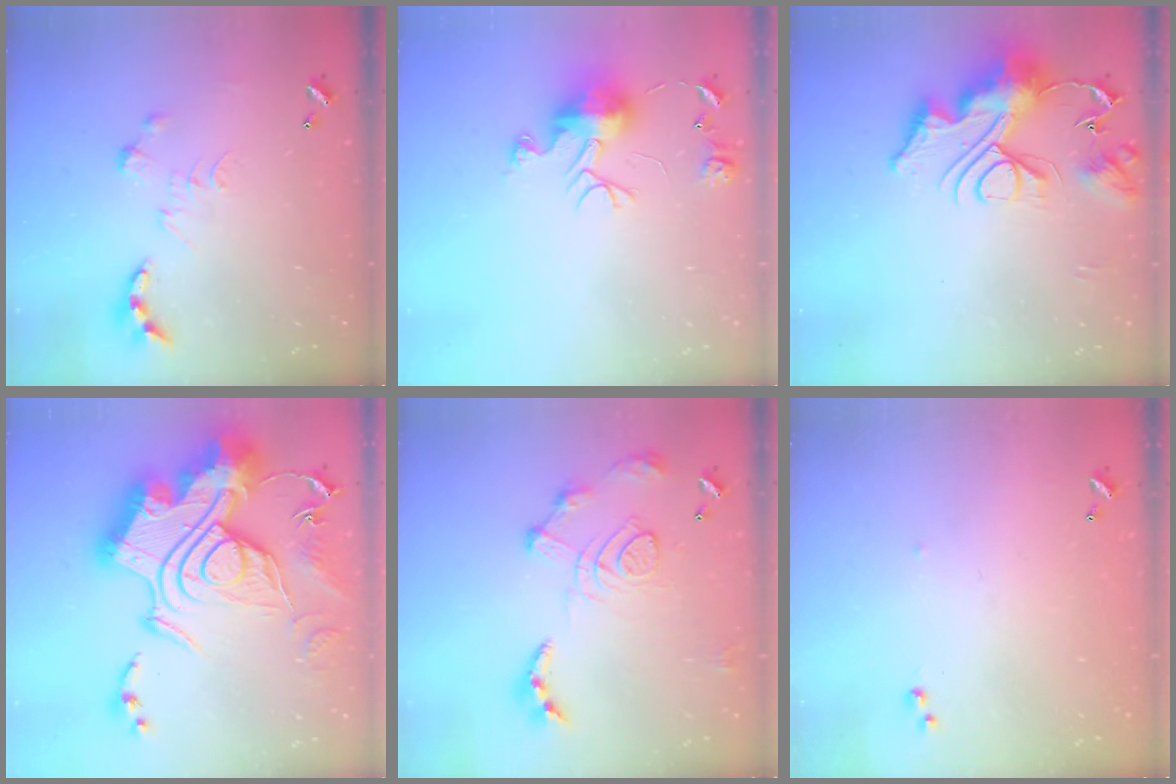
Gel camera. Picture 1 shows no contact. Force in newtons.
{"total": 11.6, "press": 11.6, "slide": 1.1}
{"total": 17.1, "press": 17.1, "slide": 1.7}
{"total": 1.1, "press": 1.1, "slide": 0.0}
{"total": 13.9, "press": 13.8, "slide": 1.5}
{"total": 5.4, "press": 5.4, "slide": 0.6}